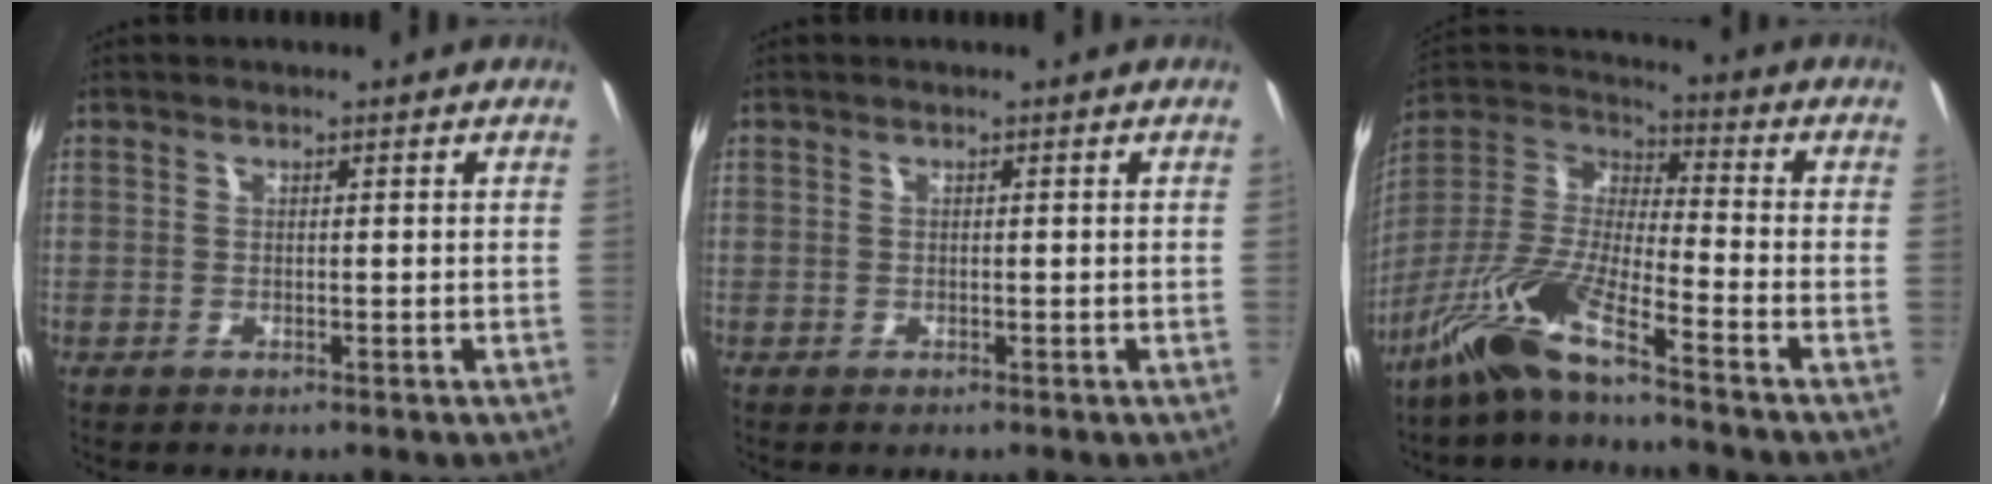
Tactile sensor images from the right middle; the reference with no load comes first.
{"total": 0.0}
{"total": 11.4, "force": [-8.5, 0.5, 7.6], "torque": [-0.158, 0.003, -0.177]}